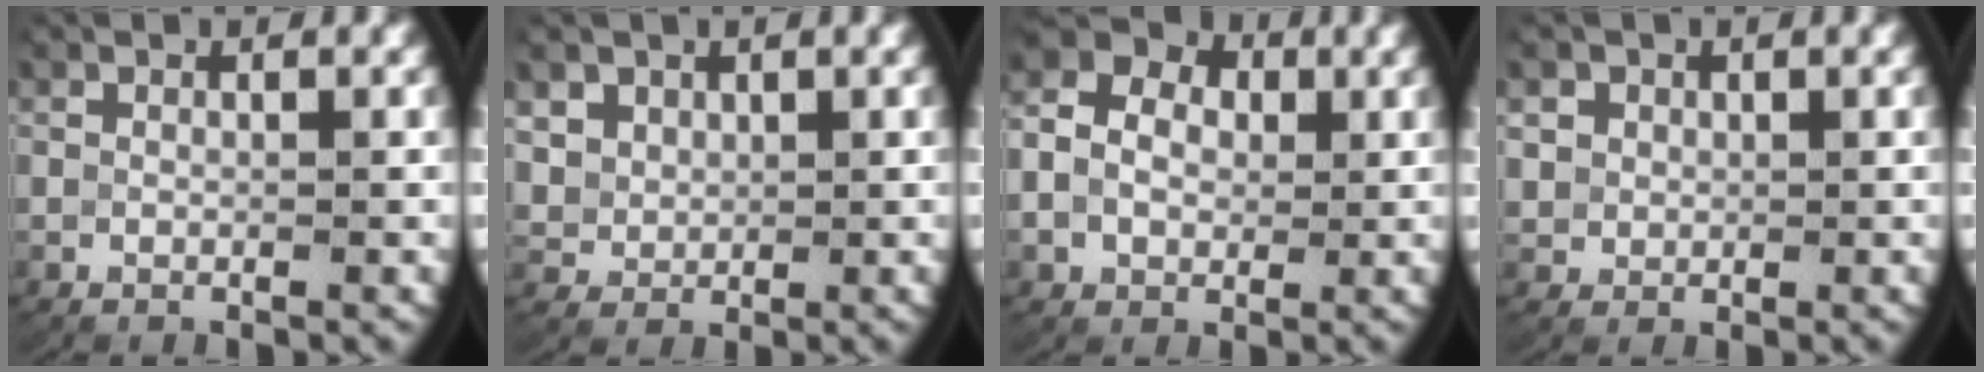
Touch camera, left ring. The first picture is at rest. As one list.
[{"total": 3.2, "force": [1.3, 2.7, 1.2], "torque": [-0.038, -0.011, 0.036]}, {"total": 11.1, "force": [2.8, 9.1, 5.8], "torque": [-0.105, 0.020, 0.019]}, {"total": 3.1, "force": [0.8, 2.7, 1.1], "torque": [-0.037, -0.009, 0.019]}]